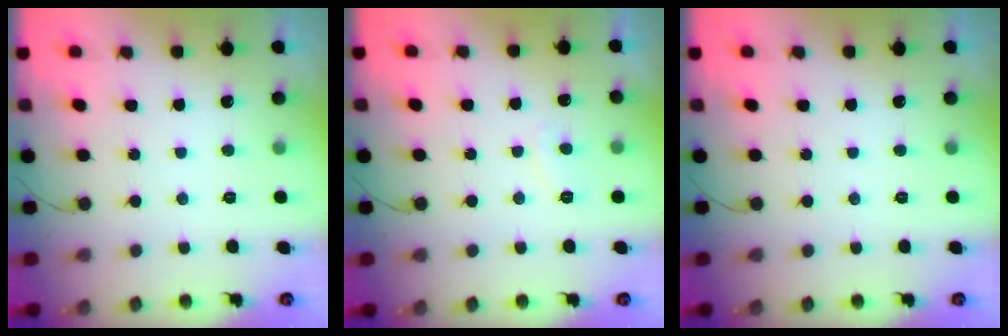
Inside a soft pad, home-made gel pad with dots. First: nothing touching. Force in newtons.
{"total": 3.5, "press": 3.5, "slide": 0.3}
{"total": 0.0}